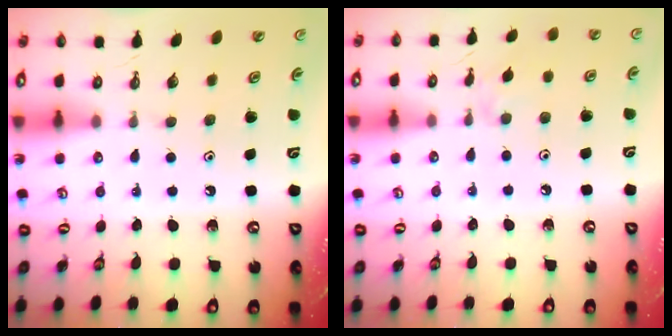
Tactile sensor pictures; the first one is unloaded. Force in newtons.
{"total": 2.6, "press": 2.6, "slide": 0.4}